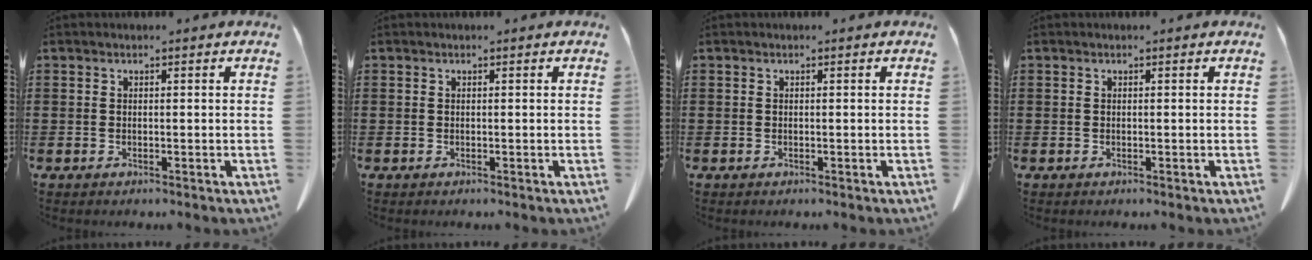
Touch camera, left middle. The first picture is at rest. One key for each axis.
{"total": 0.0}
{"total": 0.0}
{"total": 0.0}